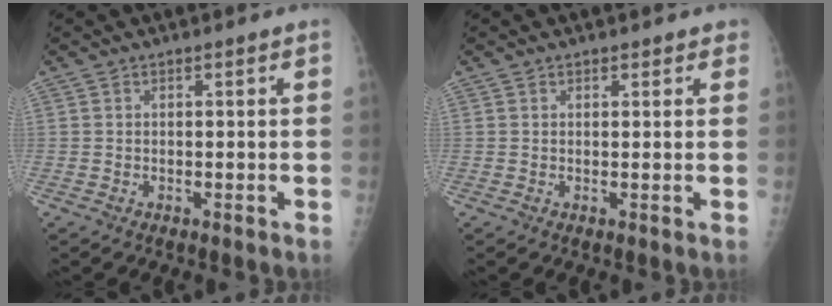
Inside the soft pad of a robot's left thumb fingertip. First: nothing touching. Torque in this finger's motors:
{"motor_torque": [-0.58, -0.03, -0.20, -0.02, -0.02]}